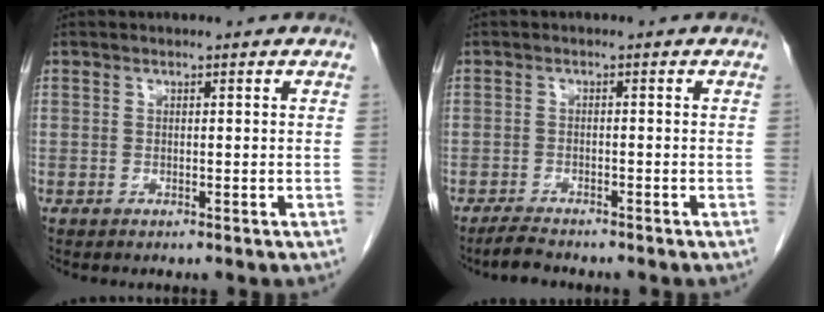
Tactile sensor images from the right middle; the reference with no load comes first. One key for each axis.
{"total": 2.6, "fx": -2.4, "fy": 0.3, "fz": 0.9, "tx": -0.025, "ty": -0.009, "tz": -0.043}